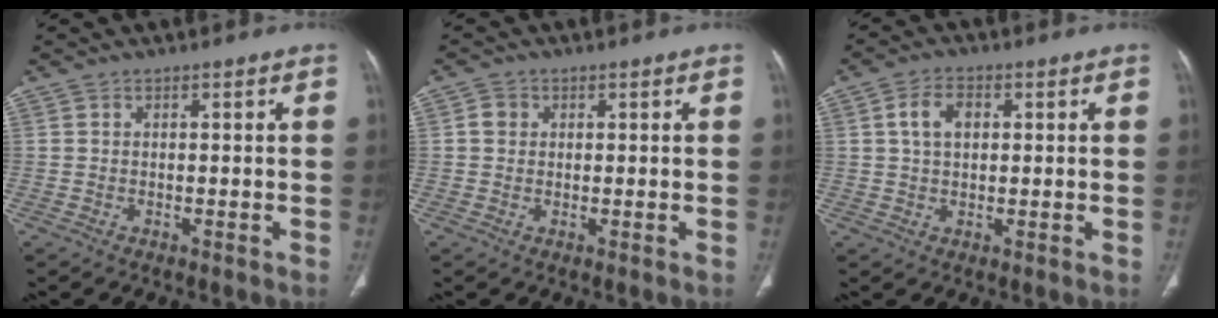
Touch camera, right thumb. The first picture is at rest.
{"total": 2.1, "force": [0.4, 1.9, 0.8], "torque": [-0.006, 0.003, 0.006]}
{"total": 4.9, "force": [1.2, 3.1, 3.6], "torque": [-0.067, 0.007, 0.020]}